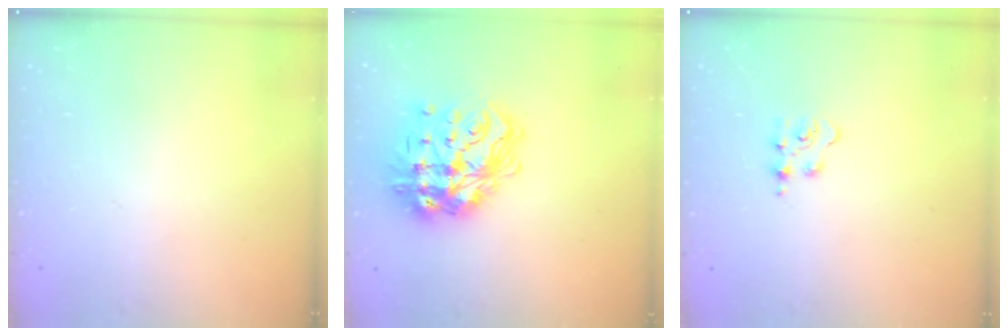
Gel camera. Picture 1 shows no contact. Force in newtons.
{"total": 19.8, "press": 19.6, "slide": 2.3}
{"total": 2.9, "press": 2.9, "slide": 0.4}